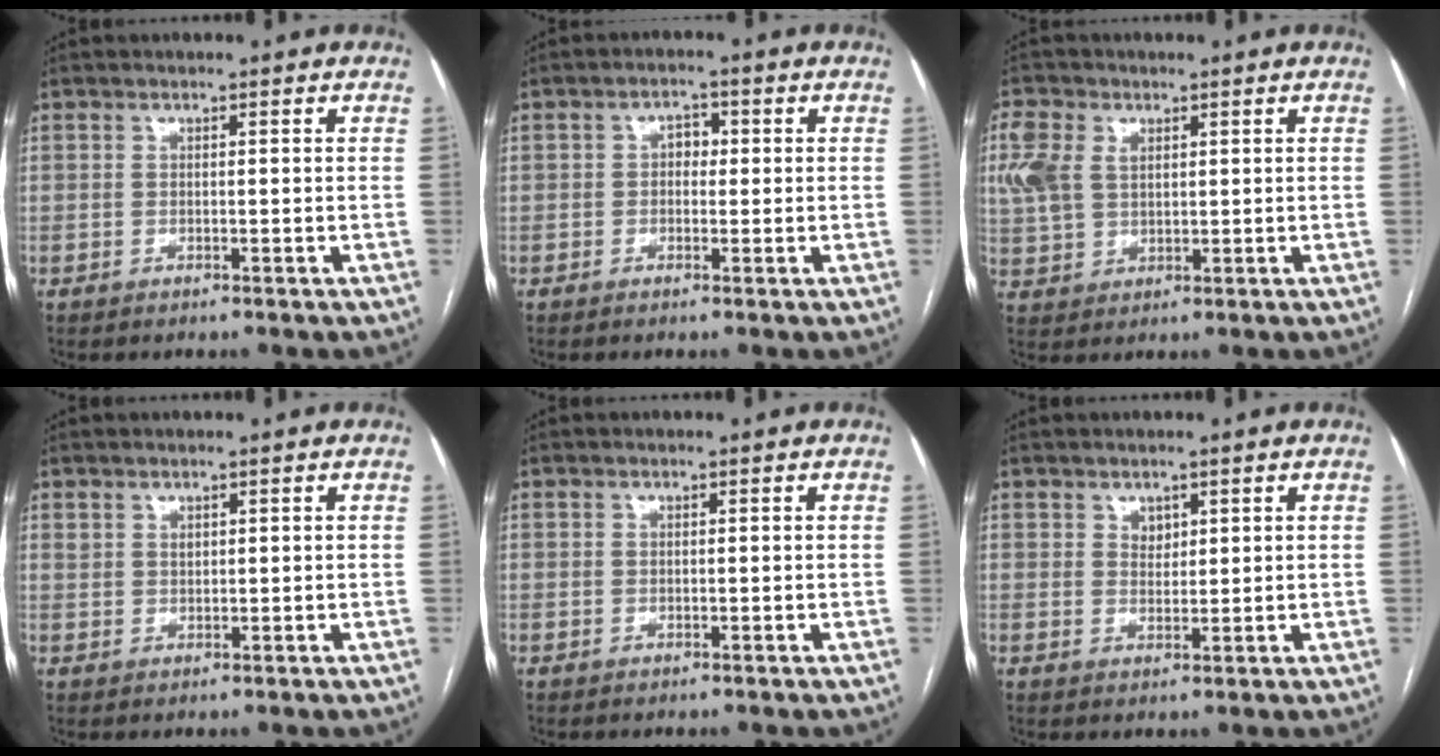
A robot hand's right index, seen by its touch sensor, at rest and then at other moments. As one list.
[{"total": 2.4, "force": [0.6, 1.7, 1.5], "torque": [-0.025, 0.011, 0.007]}, {"total": 7.4, "force": [2.9, 5.1, 4.5], "torque": [-0.129, 0.020, 0.060]}, {"total": 1.5, "force": [1.2, 0.8, 0.2], "torque": [-0.008, 0.005, 0.023]}, {"total": 0.0}, {"total": 2.0, "force": [1.1, 1.4, 0.9], "torque": [-0.014, 0.000, 0.023]}]